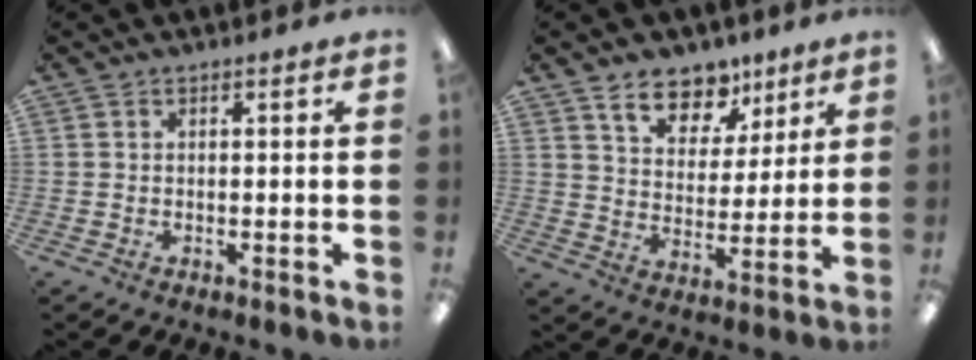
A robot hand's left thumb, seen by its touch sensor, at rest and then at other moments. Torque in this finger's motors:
{"motor_torque": [1.53, 0.87, 0.92, -0.74, 0.02]}